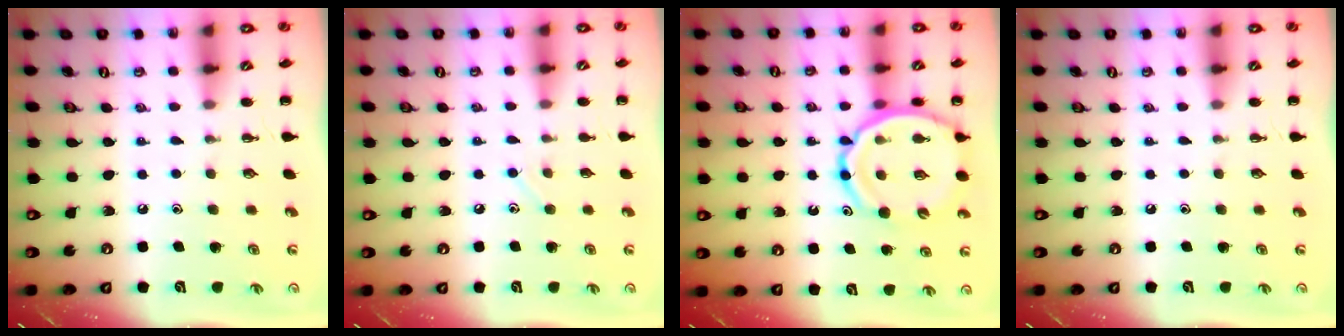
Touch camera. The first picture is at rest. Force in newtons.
{"total": 4.3, "press": 4.1, "slide": 1.4}
{"total": 14.4, "press": 14.0, "slide": 3.5}
{"total": 0.0}